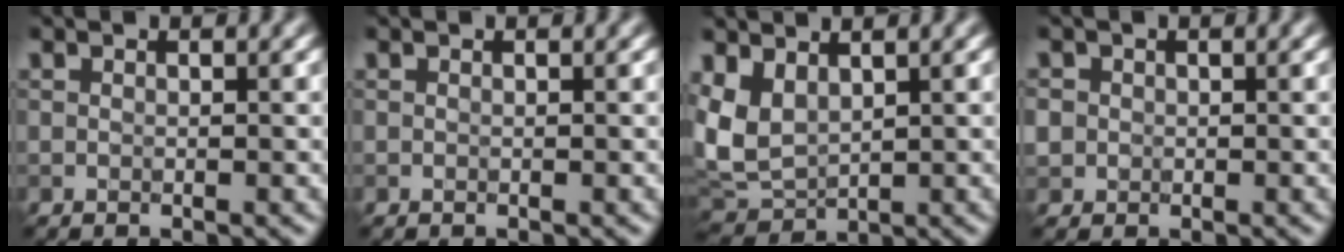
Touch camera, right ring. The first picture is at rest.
{"total": 0.0}
{"total": 4.8, "force": [1.5, 3.2, 3.3], "torque": [-0.086, -0.002, 0.030]}
{"total": 1.6, "force": [0.0, 1.6, 0.3], "torque": [0.000, -0.001, 0.003]}